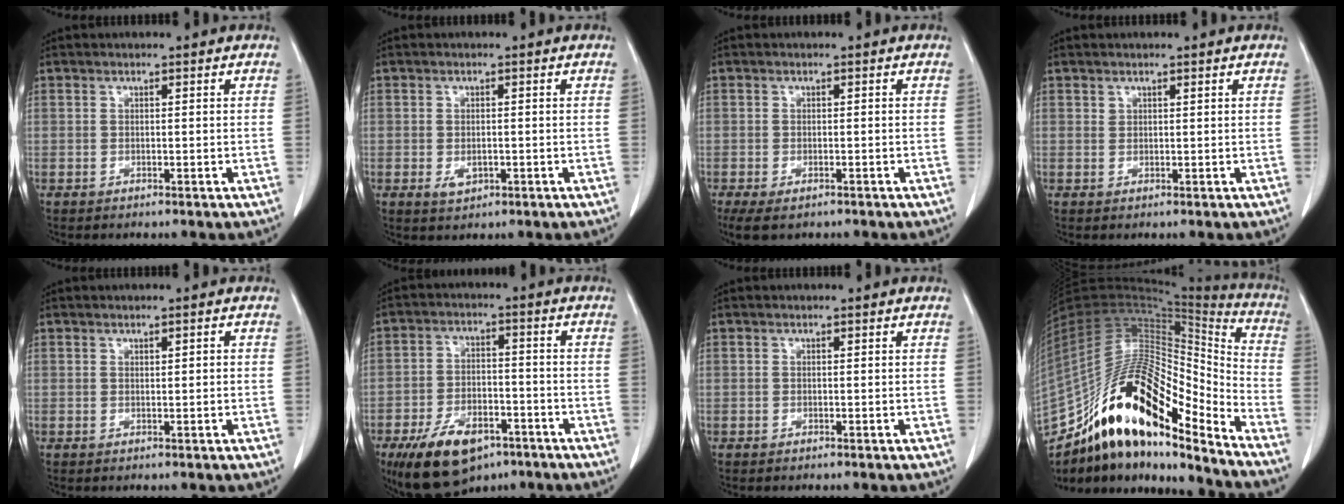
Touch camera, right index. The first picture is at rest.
{"total": 2.4, "force": [-0.6, 1.6, 1.7], "torque": [-0.026, 0.001, 0.000]}
{"total": 5.5, "force": [-3.9, 2.3, 3.1], "torque": [-0.054, -0.013, -0.059]}
{"total": 0.6, "force": [0.6, 0.2, 0.1], "torque": [0.003, -0.001, 0.011]}
{"total": 0.7, "force": [0.2, 0.2, 0.7], "torque": [-0.013, 0.001, 0.005]}
{"total": 12.0, "force": [-7.4, 6.0, 7.3], "torque": [-0.132, -0.005, -0.119]}
{"total": 0.0}
{"total": 26.4, "force": [-16.5, 7.6, 19.2], "torque": [-0.368, 0.017, -0.285]}